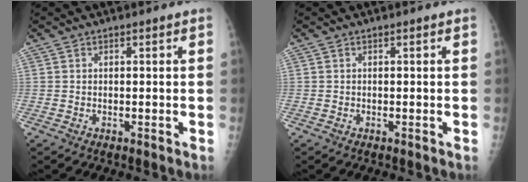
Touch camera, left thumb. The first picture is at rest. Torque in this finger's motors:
{"motor_torque": [0.04, -0.13, -0.08, -0.05, 0.03]}